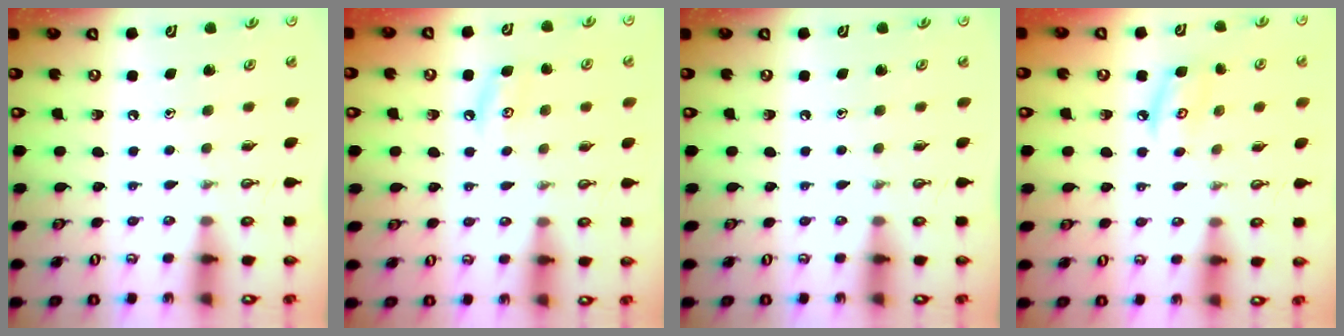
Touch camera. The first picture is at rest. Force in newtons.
{"total": 5.3, "press": 5.2, "slide": 0.4}
{"total": 0.0}
{"total": 7.2, "press": 7.2, "slide": 0.6}